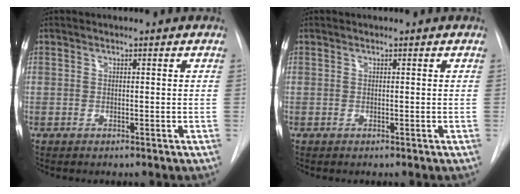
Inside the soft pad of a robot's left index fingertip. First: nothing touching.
{"total": 0.0}